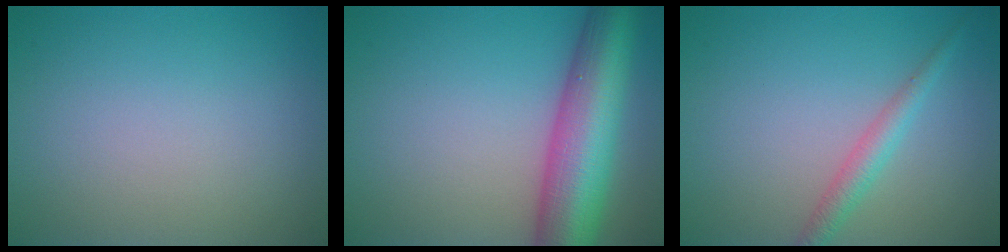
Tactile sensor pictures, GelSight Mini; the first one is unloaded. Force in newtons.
{"total": 10.8, "press": 10.8, "slide": 0.1}
{"total": 2.1, "press": 2.1, "slide": 0.1}